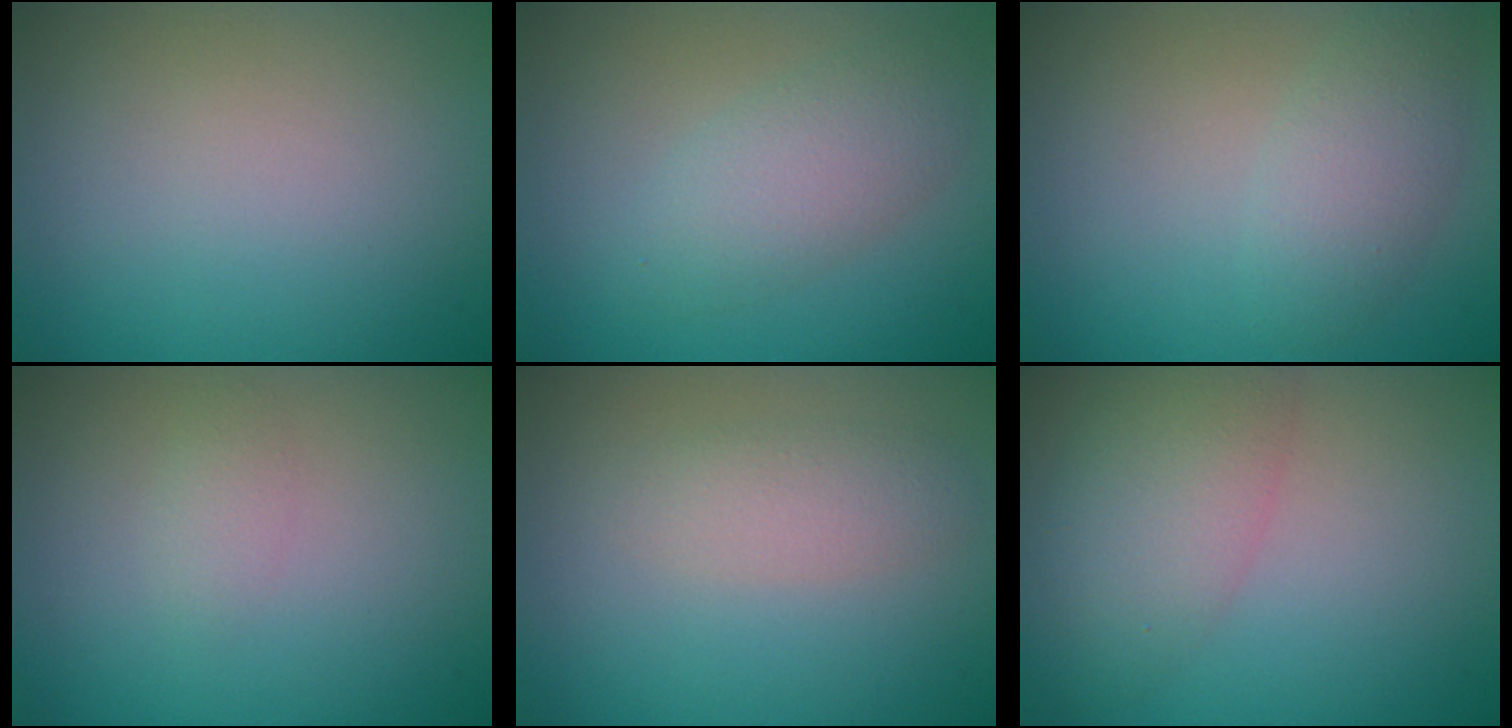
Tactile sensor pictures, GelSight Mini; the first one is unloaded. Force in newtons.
{"total": 3.4, "press": 3.4, "slide": 0.2}
{"total": 2.9, "press": 2.9, "slide": 0.2}
{"total": 1.1, "press": 1.1, "slide": 0.0}
{"total": 2.1, "press": 2.1, "slide": 0.1}
{"total": 5.3, "press": 5.2, "slide": 0.4}